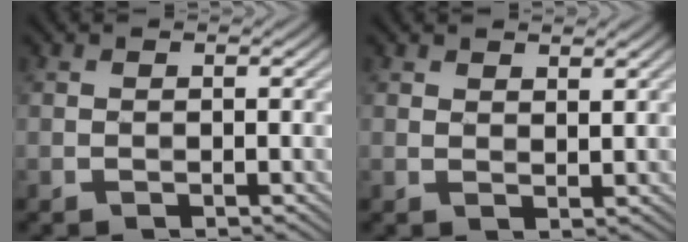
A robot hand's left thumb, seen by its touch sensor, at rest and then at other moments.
{"total": 2.5, "force": [1.9, 1.1, 1.3], "torque": [-0.019, -0.001, 0.039]}